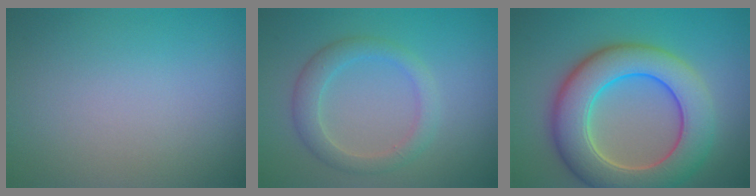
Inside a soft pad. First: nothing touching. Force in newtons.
{"total": 2.9, "press": 2.9, "slide": 0.1}
{"total": 9.4, "press": 9.4, "slide": 0.5}